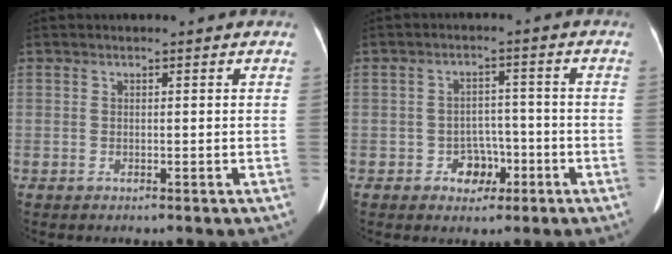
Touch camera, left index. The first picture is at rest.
{"total": 4.4, "force": [-2.2, 3.2, 2.0], "torque": [-0.030, 0.012, -0.028]}